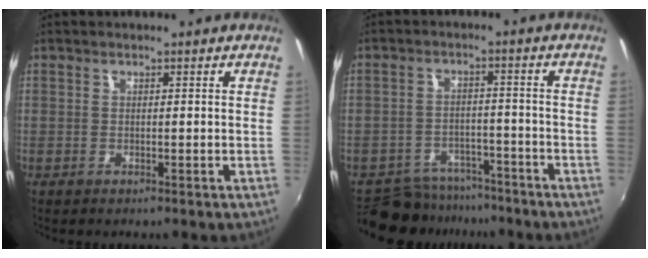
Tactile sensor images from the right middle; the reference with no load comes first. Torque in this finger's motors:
{"motor_torque": [-0.59, -0.47, -0.06, -0.02]}